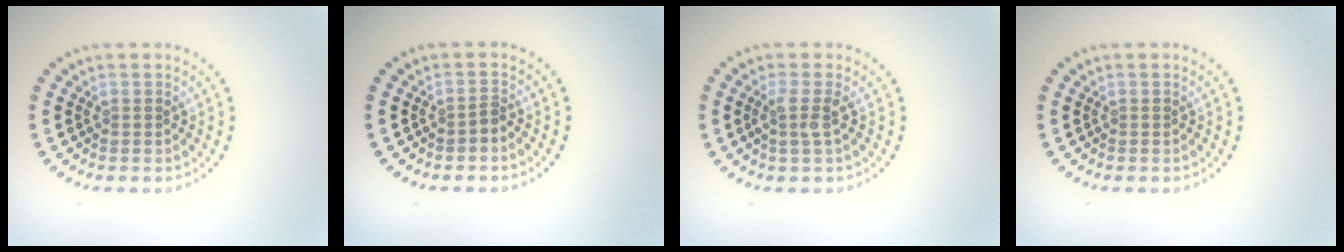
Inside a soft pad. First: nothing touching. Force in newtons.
{"total": 0.7, "press": 0.4, "slide": 0.5}
{"total": 1.8, "press": 1.2, "slide": 1.3}
{"total": 0.0}